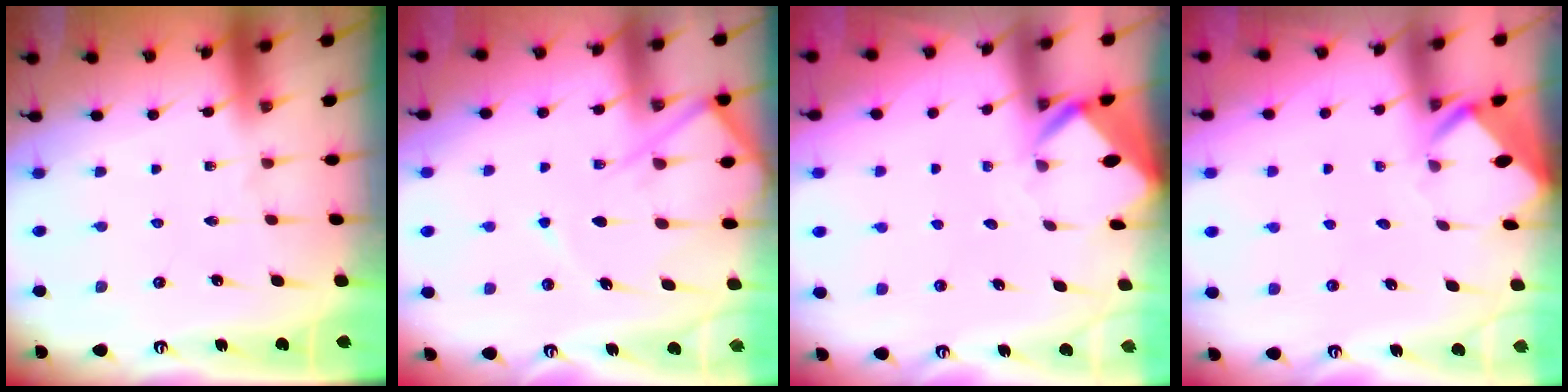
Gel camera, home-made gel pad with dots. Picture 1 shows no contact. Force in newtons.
{"total": 9.5, "press": 9.5, "slide": 0.9}
{"total": 3.2, "press": 3.2, "slide": 0.2}
{"total": 3.1, "press": 3.1, "slide": 0.1}